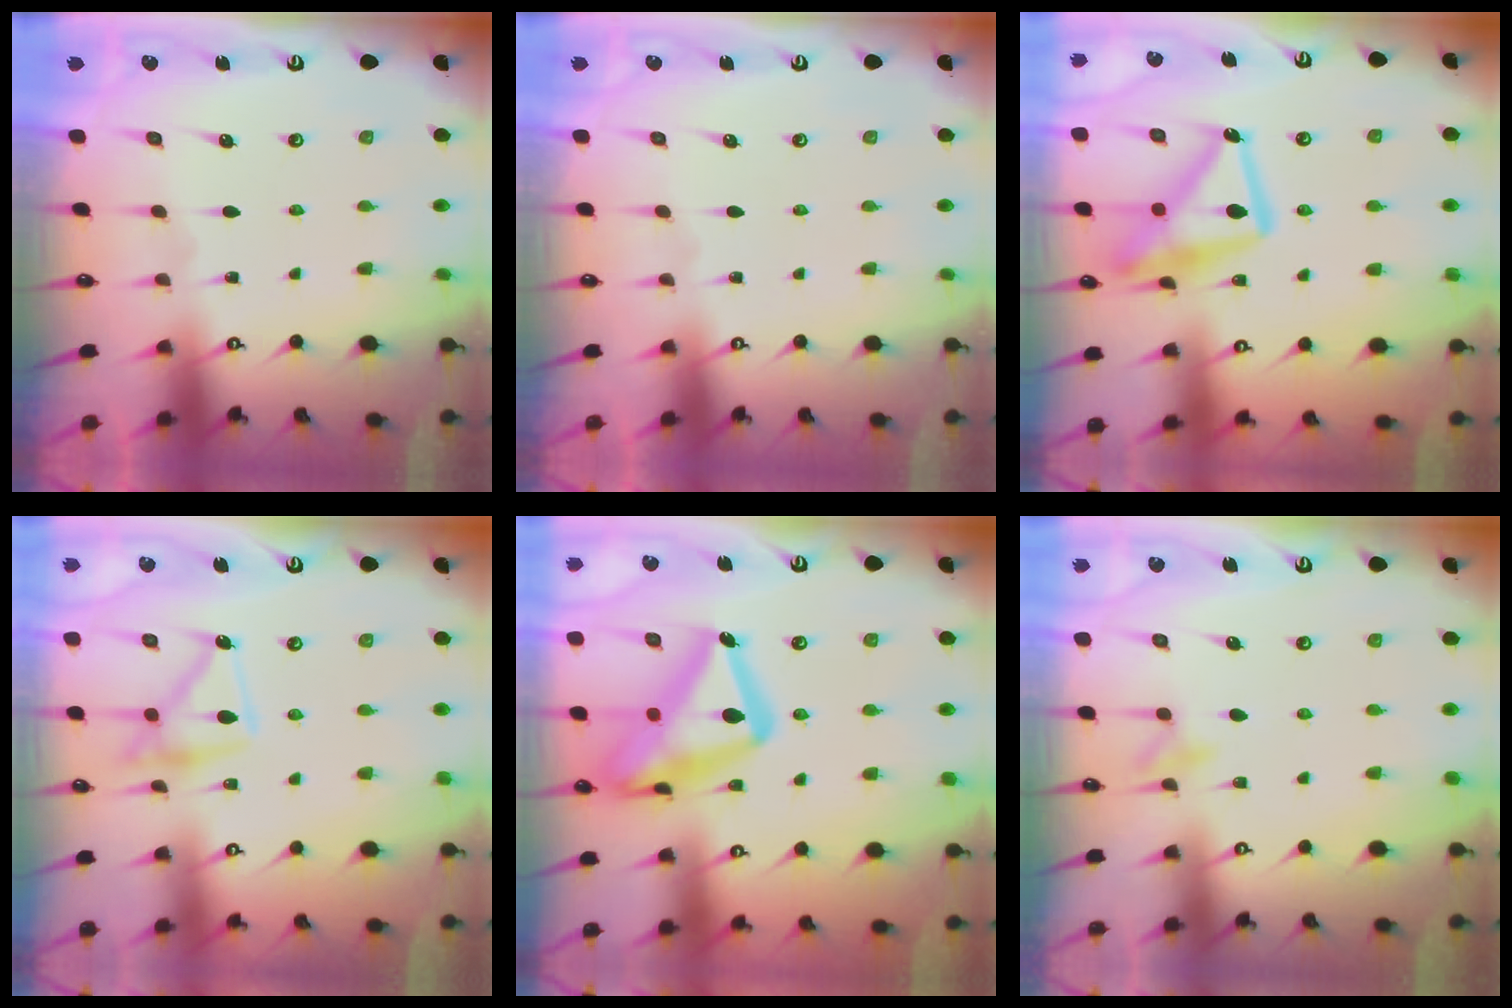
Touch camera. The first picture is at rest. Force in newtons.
{"total": 0.0}
{"total": 17.4, "press": 17.3, "slide": 1.4}
{"total": 16.4, "press": 16.4, "slide": 1.1}
{"total": 25.1, "press": 25.0, "slide": 1.6}
{"total": 8.7, "press": 8.7, "slide": 0.9}